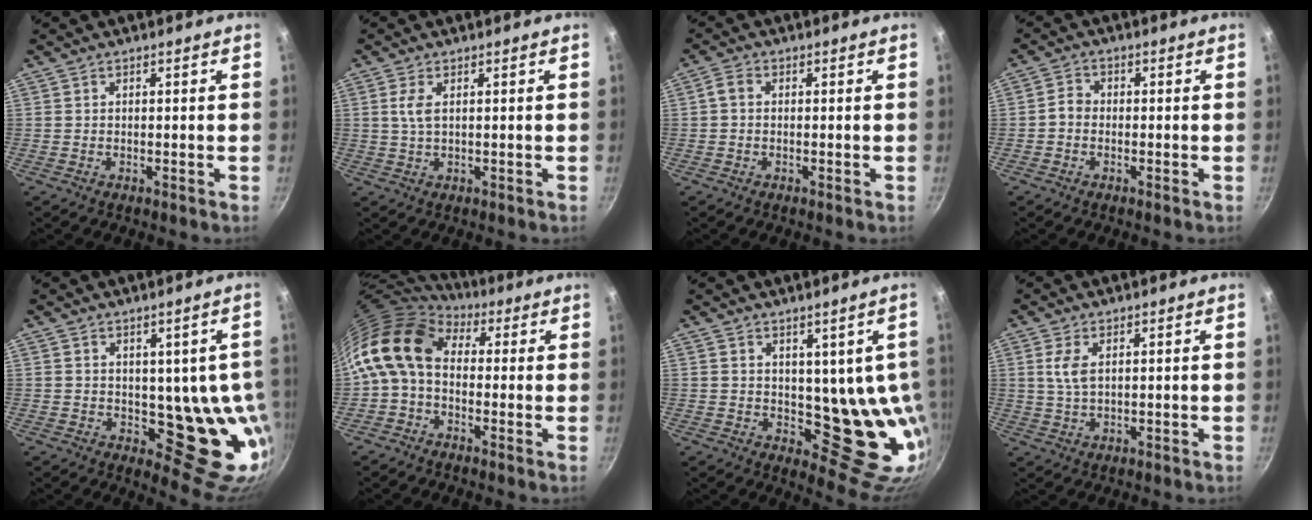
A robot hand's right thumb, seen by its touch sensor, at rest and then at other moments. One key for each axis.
{"total": 2.8, "fx": 0.8, "fy": 1.1, "fz": 2.4, "tx": -0.053, "ty": -0.002, "tz": 0.018}
{"total": 1.9, "fx": 0.0, "fy": 1.3, "fz": 1.5, "tx": -0.036, "ty": 0.009, "tz": -0.004}
{"total": 2.4, "fx": -0.7, "fy": 2.0, "fz": 1.2, "tx": -0.017, "ty": 0.015, "tz": -0.021}
{"total": 13.7, "fx": 0.5, "fy": 7.3, "fz": 11.5, "tx": -0.083, "ty": -0.024, "tz": 0.019}
{"total": 12.2, "fx": 0.9, "fy": 8.6, "fz": 8.6, "tx": -0.153, "ty": 0.024, "tz": -0.008}
{"total": 11.9, "fx": 1.9, "fy": 6.5, "fz": 9.8, "tx": -0.087, "ty": -0.037, "tz": 0.041}
{"total": 3.7, "fx": 1.2, "fy": 1.6, "fz": 3.1, "tx": -0.064, "ty": -0.008, "tz": 0.027}